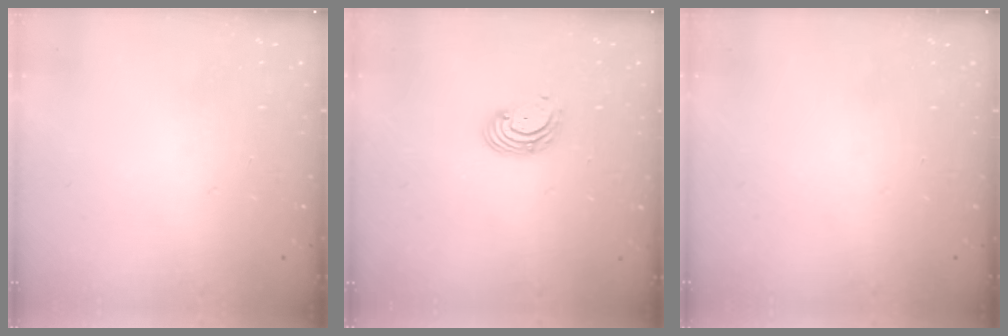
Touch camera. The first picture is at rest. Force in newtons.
{"total": 2.8, "press": 2.8, "slide": 0.2}
{"total": 0.0}